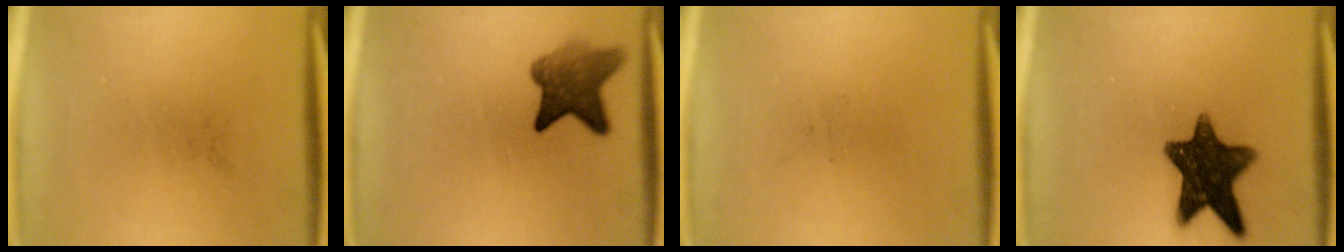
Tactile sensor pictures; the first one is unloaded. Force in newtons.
{"total": 6.5}
{"total": 0.0}
{"total": 12.7}